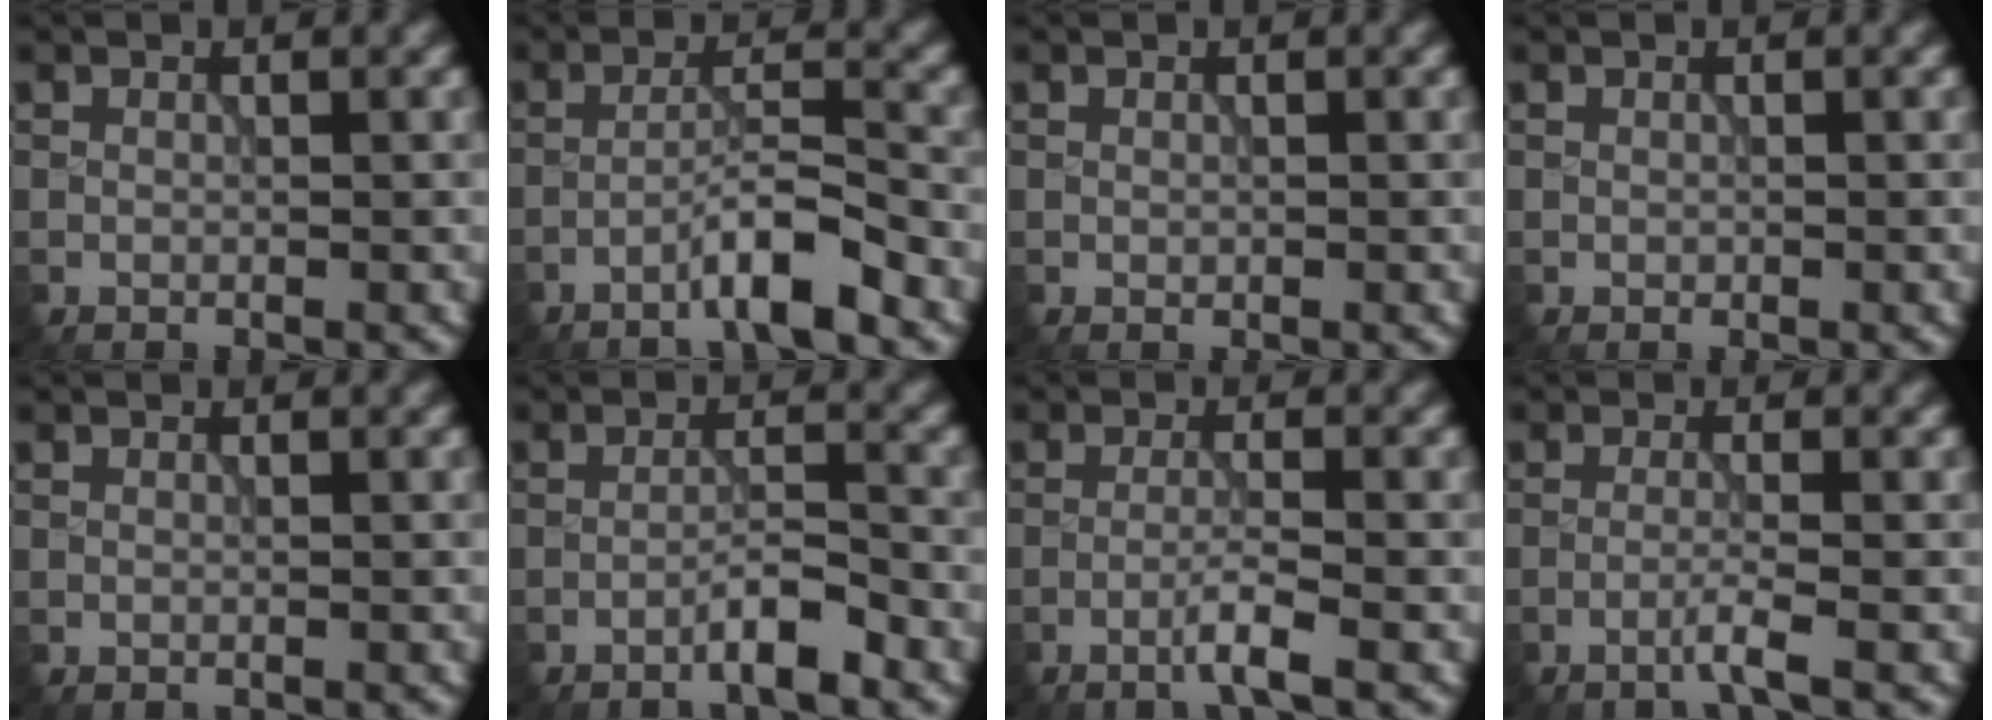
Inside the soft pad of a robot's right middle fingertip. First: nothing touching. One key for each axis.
{"total": 3.9, "fx": -2.5, "fy": 0.1, "fz": 3.0, "tx": -0.052, "ty": 0.015, "tz": -0.052}
{"total": 0.0}
{"total": 0.0}
{"total": 0.0}
{"total": 2.8, "fx": -1.8, "fy": 0.2, "fz": 2.2, "tx": -0.034, "ty": 0.009, "tz": -0.035}
{"total": 2.3, "fx": -1.1, "fy": -0.1, "fz": 2.0, "tx": -0.035, "ty": 0.008, "tz": -0.030}
{"total": 1.8, "fx": -0.9, "fy": 0.0, "fz": 1.6, "tx": -0.024, "ty": 0.006, "tz": -0.030}